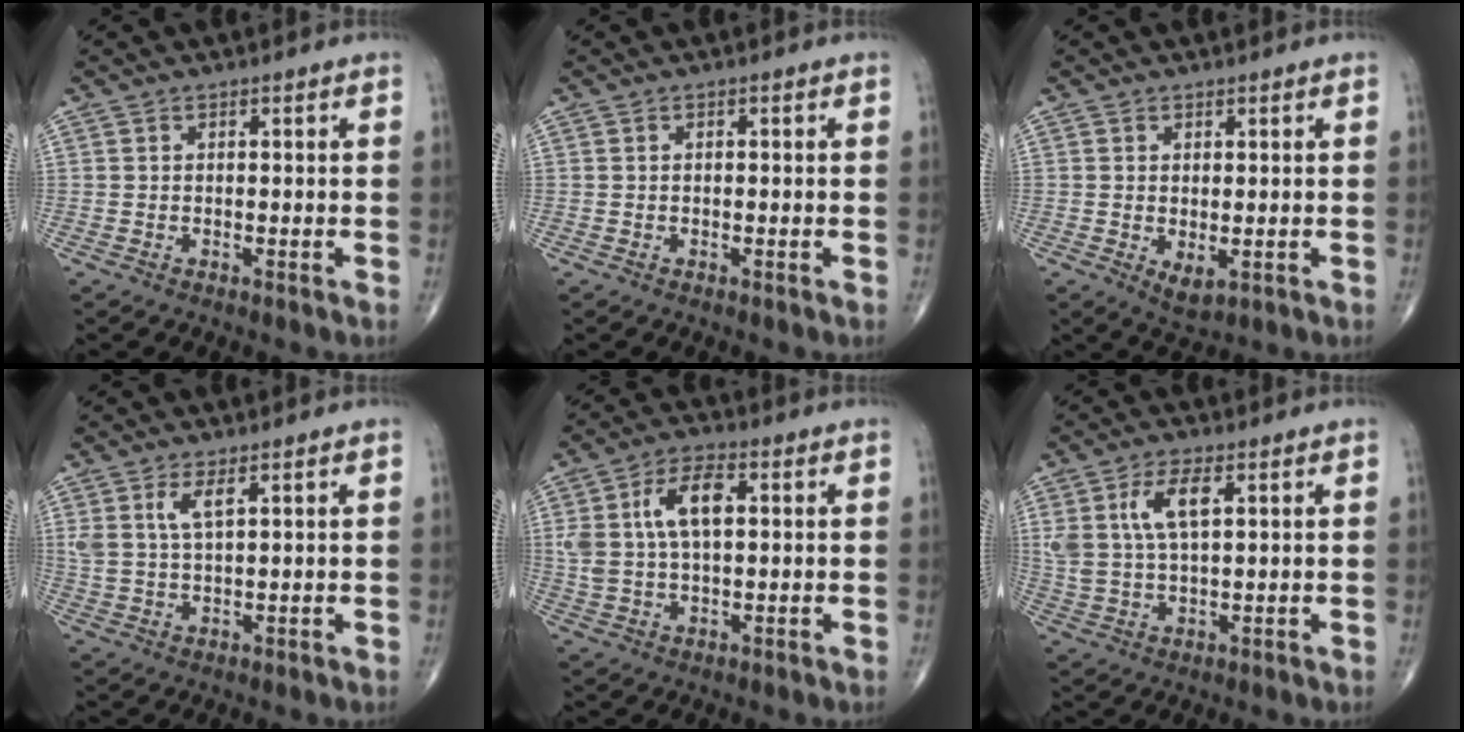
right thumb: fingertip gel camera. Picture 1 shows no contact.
{"total": 0.0}
{"total": 3.3, "force": [-0.5, 1.7, 2.7], "torque": [-0.041, -0.010, 0.002]}
{"total": 4.2, "force": [2.0, 1.3, 3.5], "torque": [-0.075, -0.008, 0.048]}
{"total": 10.1, "force": [2.3, 5.1, 8.4], "torque": [-0.161, 0.012, 0.043]}
{"total": 8.0, "force": [2.9, 3.3, 6.6], "torque": [-0.139, -0.003, 0.062]}